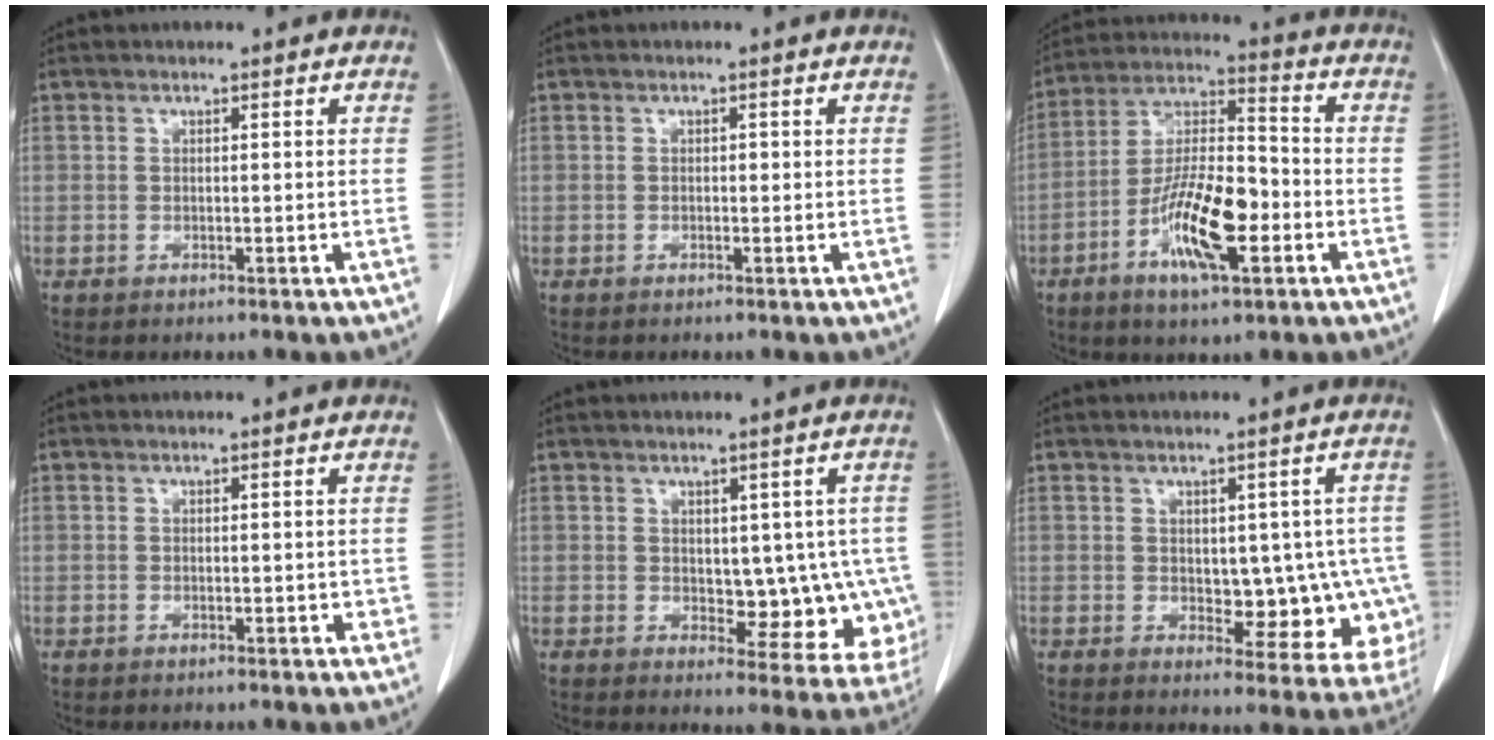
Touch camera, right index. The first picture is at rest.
{"total": 0.0}
{"total": 13.8, "force": [-5.0, 3.7, 12.3], "torque": [-0.237, 0.000, -0.091]}
{"total": 1.6, "force": [-0.2, 0.9, 1.3], "torque": [-0.014, 0.006, 0.001]}
{"total": 9.8, "force": [-0.5, 5.6, 8.1], "torque": [-0.072, 0.009, 0.010]}
{"total": 10.5, "force": [-1.1, 5.8, 8.7], "torque": [-0.079, 0.014, 0.002]}